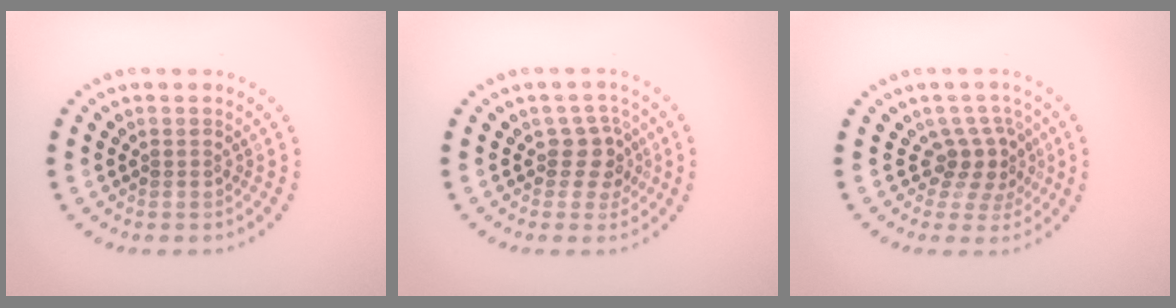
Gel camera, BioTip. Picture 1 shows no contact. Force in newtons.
{"total": 2.6, "press": 2.1, "slide": 1.5}
{"total": 2.9, "press": 2.0, "slide": 2.1}